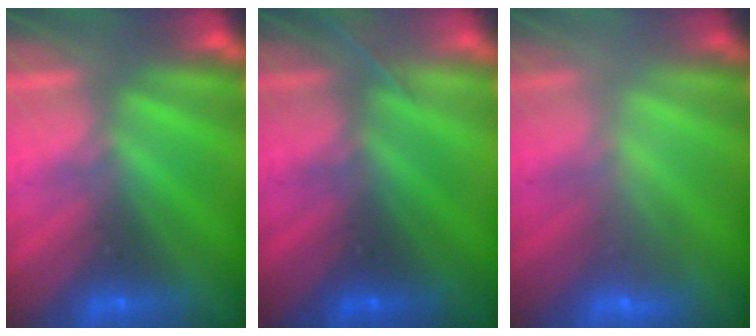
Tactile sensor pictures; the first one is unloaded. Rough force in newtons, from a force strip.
{"total": 1.4}
{"total": 2.2}